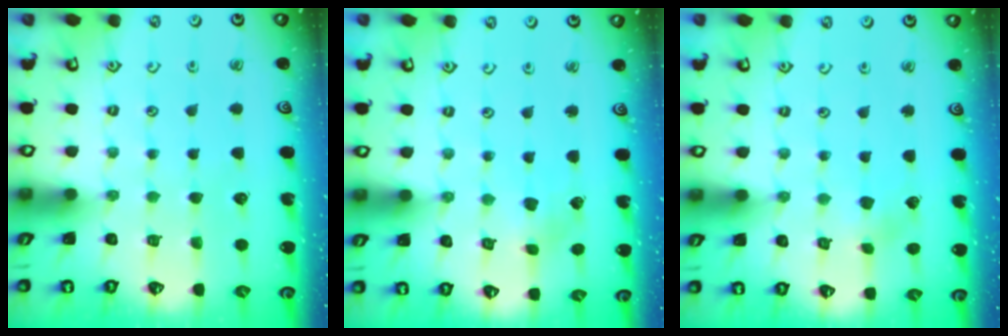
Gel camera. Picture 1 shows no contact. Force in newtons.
{"total": 2.8, "press": 2.8, "slide": 0.2}
{"total": 2.3, "press": 2.3, "slide": 0.1}